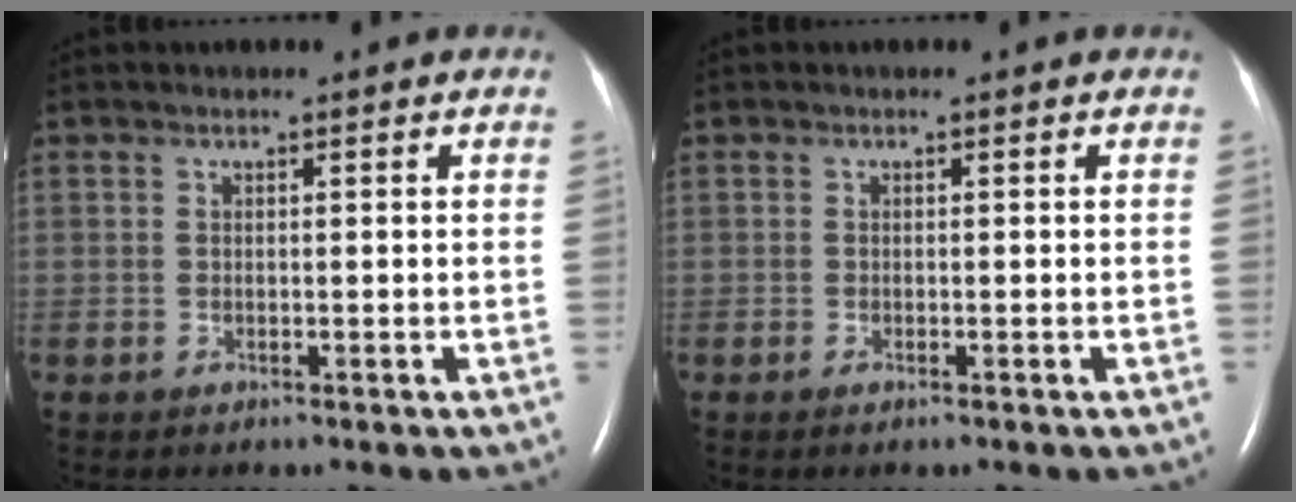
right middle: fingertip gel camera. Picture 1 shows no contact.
{"total": 0.5, "force": [-0.3, 0.1, 0.4], "torque": [-0.010, -0.002, -0.004]}